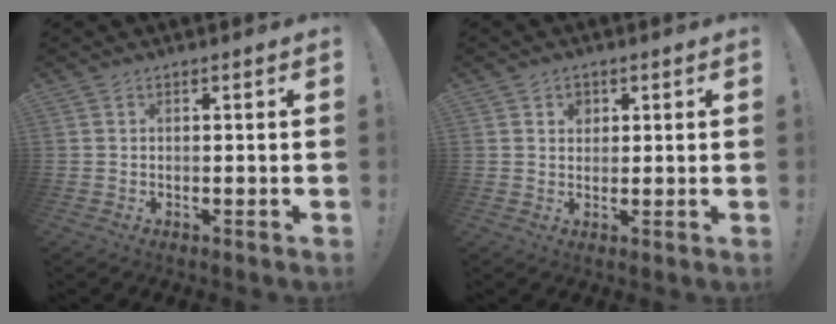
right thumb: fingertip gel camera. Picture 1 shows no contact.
{"total": 2.7, "force": [1.2, 2.3, 1.0], "torque": [-0.003, -0.007, 0.018]}